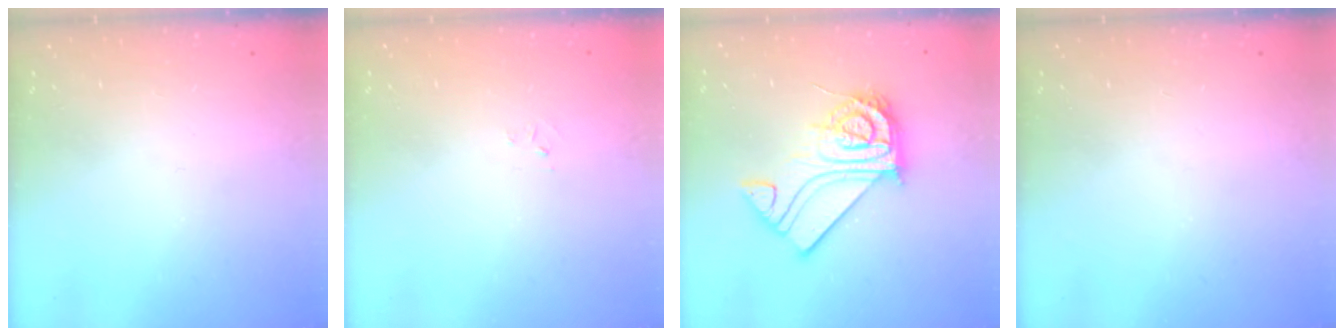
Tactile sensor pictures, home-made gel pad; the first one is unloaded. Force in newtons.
{"total": 2.6, "press": 2.6, "slide": 0.4}
{"total": 15.9, "press": 15.8, "slide": 0.7}
{"total": 0.0}